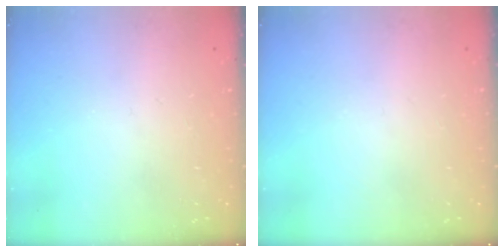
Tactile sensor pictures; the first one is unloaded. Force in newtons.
{"total": 0.0}